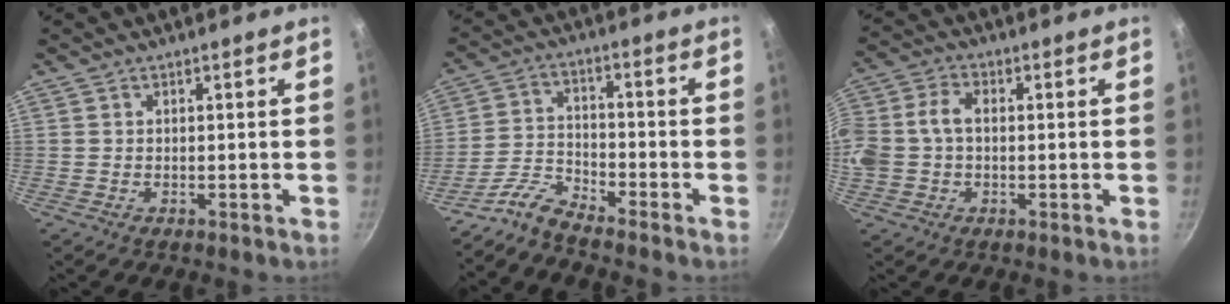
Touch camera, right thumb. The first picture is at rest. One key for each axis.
{"total": 4.1, "fx": -3.9, "fy": 0.5, "fz": 1.0, "tx": -0.030, "ty": 0.032, "tz": -0.089}
{"total": 10.4, "fx": -0.2, "fy": 7.3, "fz": 7.4, "tx": -0.156, "ty": 0.025, "tz": -0.016}